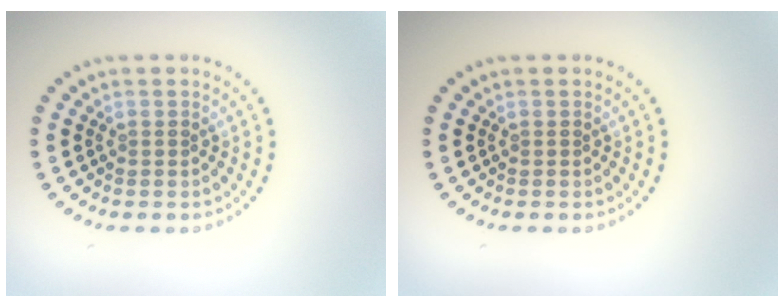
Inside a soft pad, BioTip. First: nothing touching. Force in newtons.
{"total": 0.0}